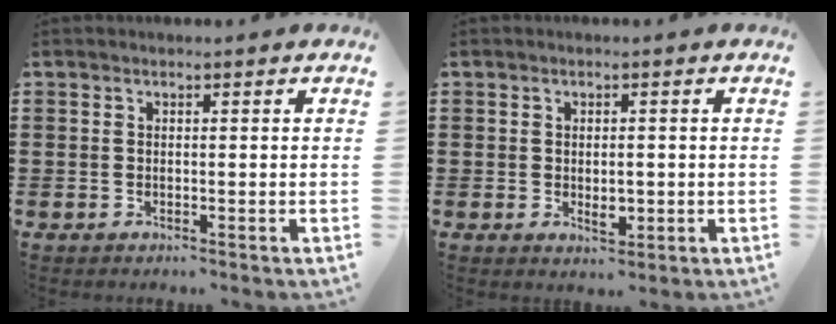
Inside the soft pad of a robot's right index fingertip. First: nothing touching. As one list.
[{"total": 2.7, "force": [-0.3, 1.4, 2.3], "torque": [-0.036, 0.000, -0.007]}]